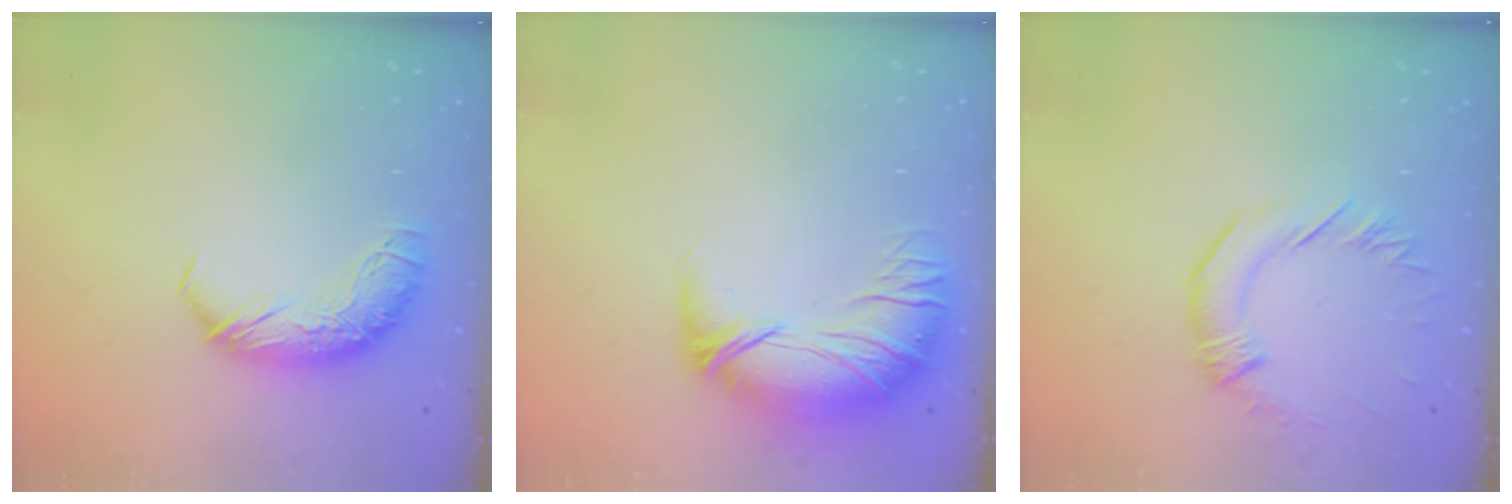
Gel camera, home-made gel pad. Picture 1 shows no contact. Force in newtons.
{"total": 2.8, "press": 0.1, "slide": 2.8}
{"total": 1.0, "press": 1.0, "slide": 0.4}